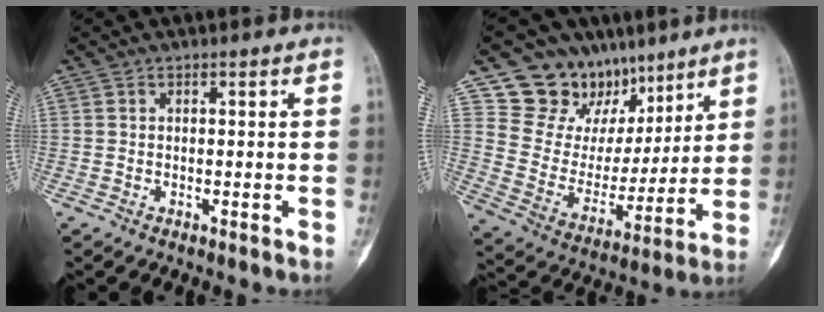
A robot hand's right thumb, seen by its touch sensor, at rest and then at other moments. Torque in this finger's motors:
{"motor_torque": [-1.72, 1.73, 0.15, 0.07, 0.07]}